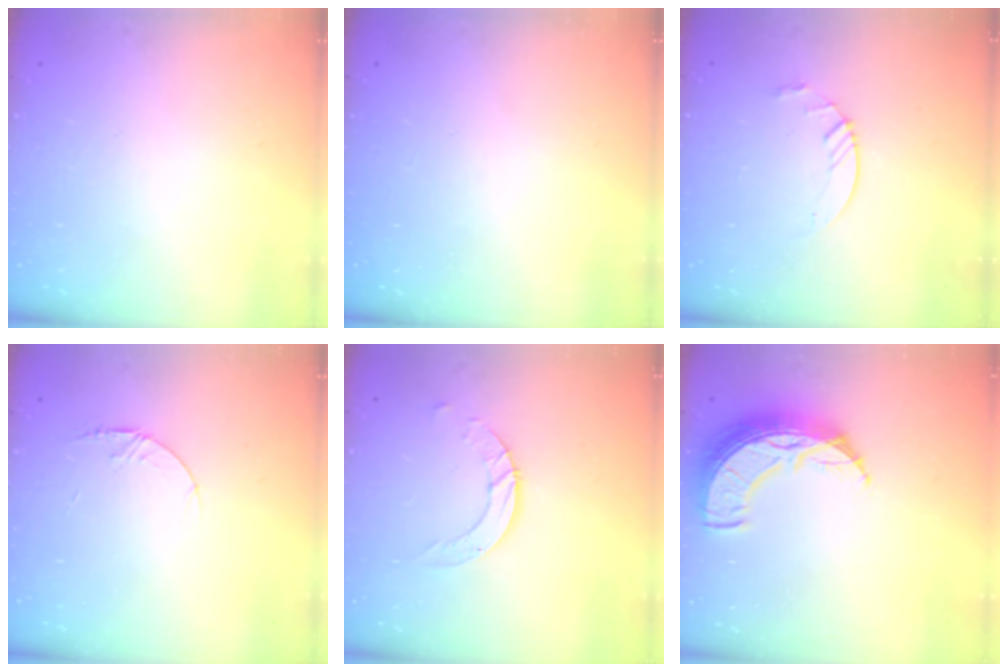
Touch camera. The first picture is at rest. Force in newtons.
{"total": 0.0}
{"total": 4.9, "press": 4.9, "slide": 0.4}
{"total": 4.0, "press": 3.9, "slide": 0.5}
{"total": 6.5, "press": 6.5, "slide": 0.5}
{"total": 13.7, "press": 13.7, "slide": 1.0}